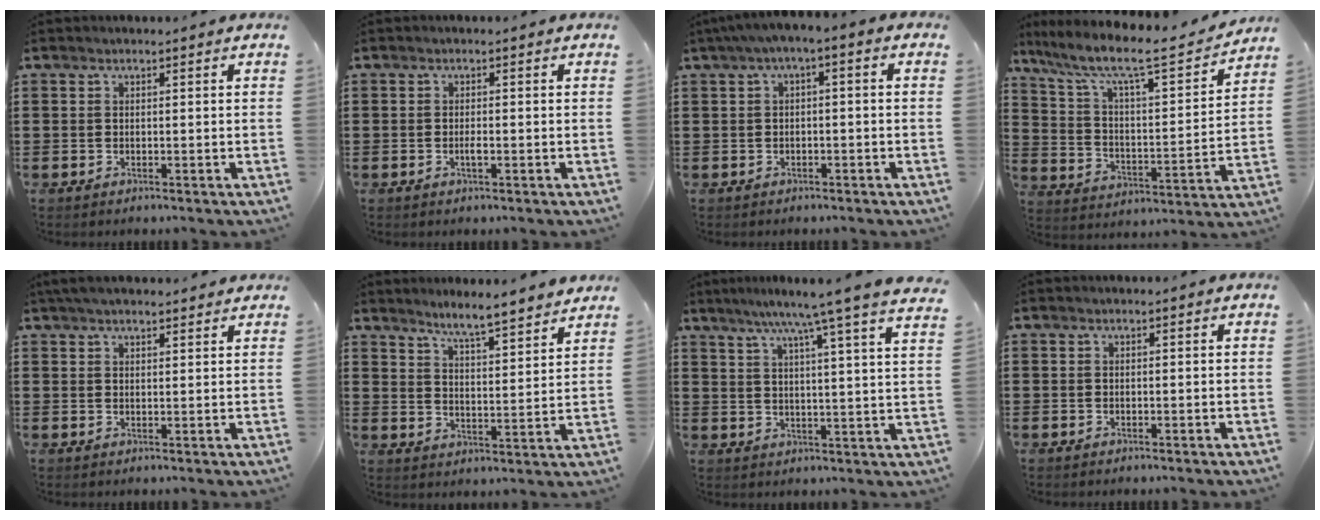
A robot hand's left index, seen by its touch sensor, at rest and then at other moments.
{"total": 1.3, "force": [-0.5, 0.3, 1.2], "torque": [-0.023, -0.001, -0.008]}
{"total": 2.6, "force": [-1.9, 0.4, 1.7], "torque": [-0.035, -0.002, -0.043]}
{"total": 7.8, "force": [6.1, 1.1, 4.6], "torque": [-0.117, -0.044, 0.095]}
{"total": 3.1, "force": [2.8, 0.4, 1.3], "torque": [-0.031, 0.003, 0.054]}
{"total": 5.3, "force": [5.1, -0.6, 1.4], "torque": [-0.049, -0.031, 0.086]}
{"total": 7.8, "force": [6.3, -1.5, 4.3], "torque": [-0.098, -0.036, 0.100]}
{"total": 0.0}